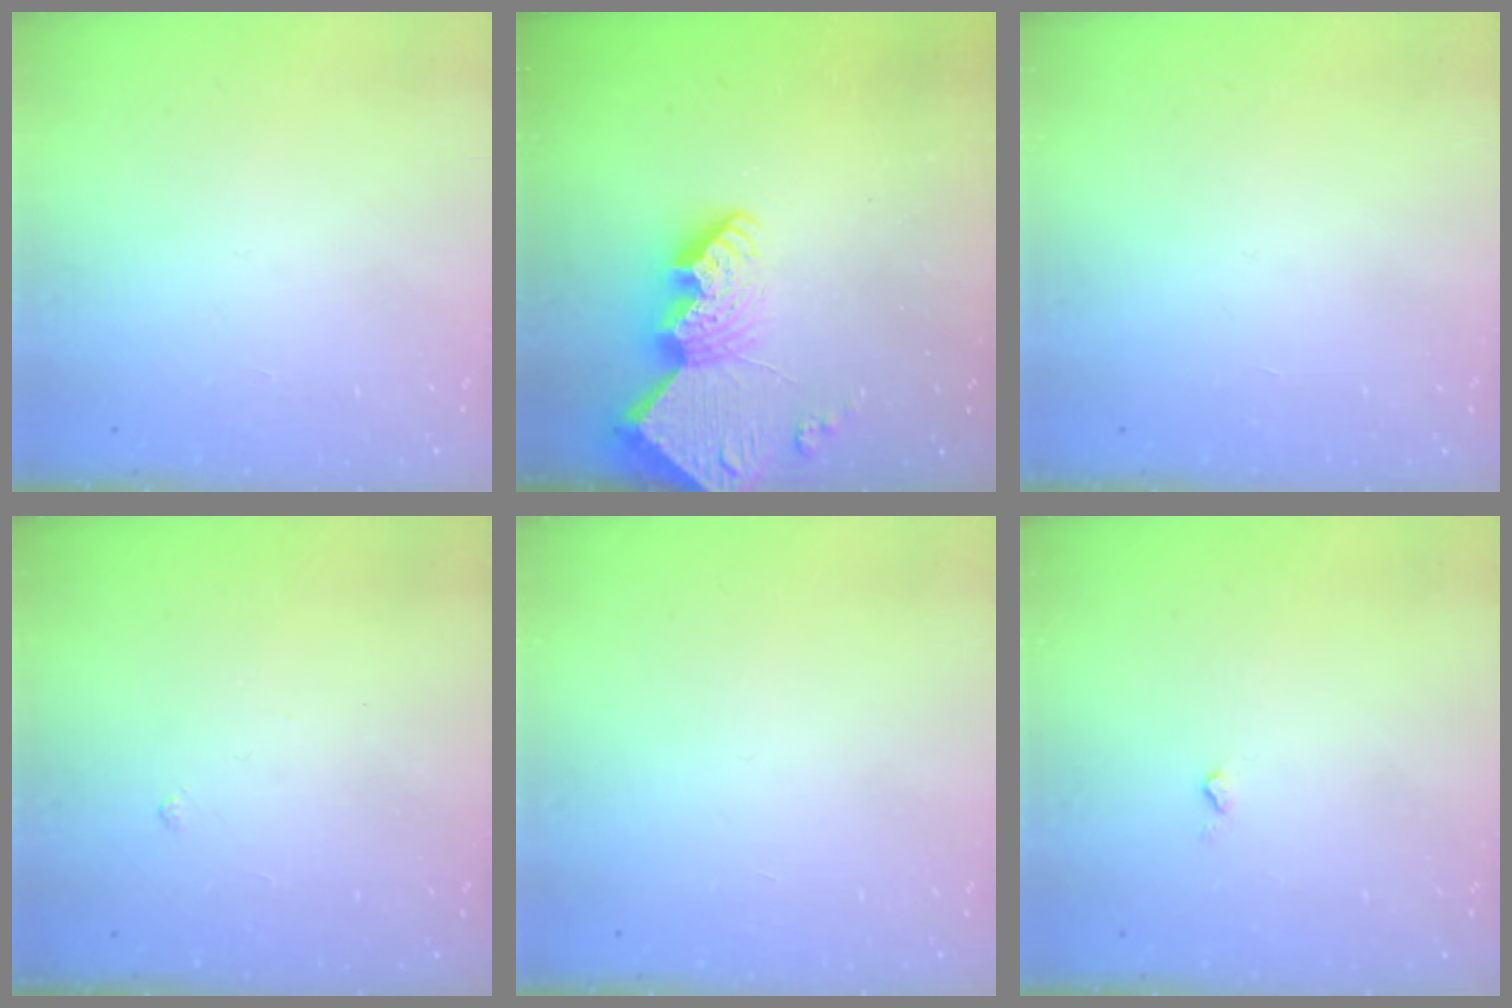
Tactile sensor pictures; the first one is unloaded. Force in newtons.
{"total": 13.1, "press": 13.0, "slide": 0.8}
{"total": 0.0}
{"total": 2.9, "press": 2.8, "slide": 0.6}
{"total": 0.0}
{"total": 2.7, "press": 2.7, "slide": 0.4}